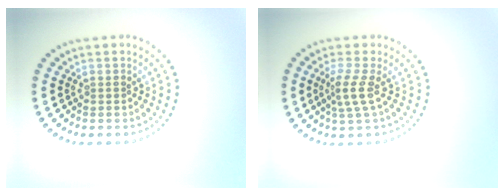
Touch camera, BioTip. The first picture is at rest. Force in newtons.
{"total": 2.2, "press": 1.5, "slide": 1.7}